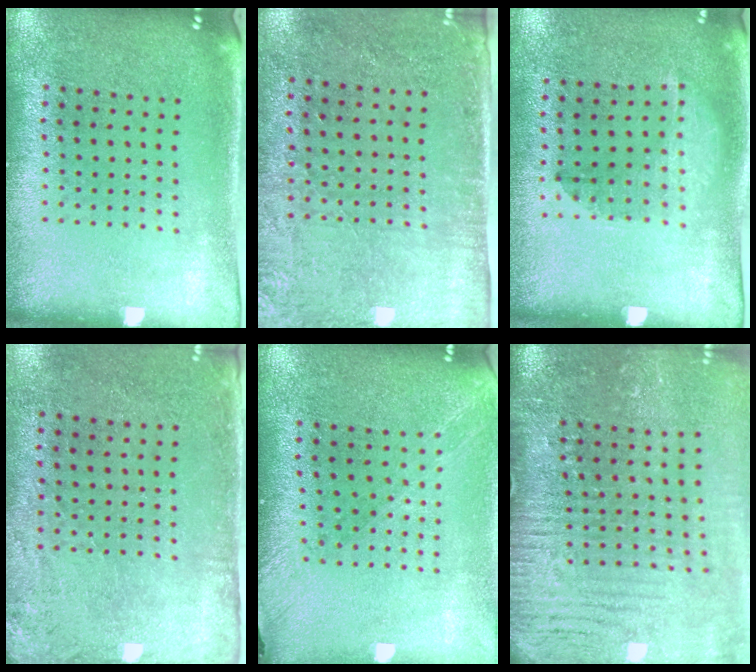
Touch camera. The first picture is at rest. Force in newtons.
{"total": 2.8, "press": 2.3, "slide": 1.6}
{"total": 1.3, "press": 0.9, "slide": 1.0}
{"total": 2.8, "press": 2.3, "slide": 1.6}
{"total": 1.4, "press": 1.3, "slide": 0.2}
{"total": 4.3, "press": 3.7, "slide": 2.2}